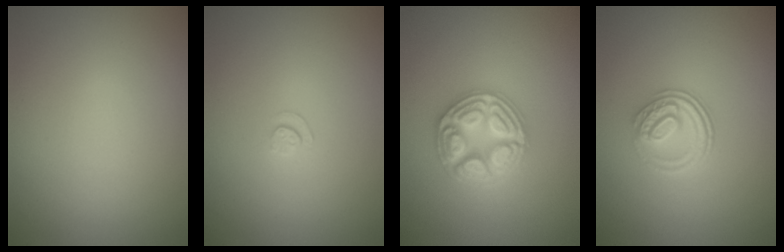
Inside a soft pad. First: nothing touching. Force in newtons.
{"total": 0.6, "press": 0.3, "slide": 0.6}
{"total": 4.7, "press": 4.7, "slide": 0.5}
{"total": 2.5, "press": 2.0, "slide": 1.5}